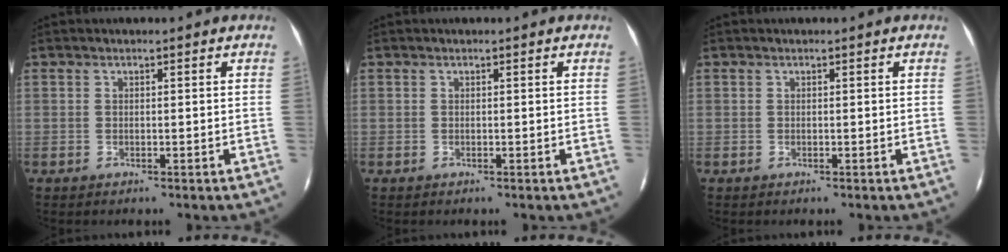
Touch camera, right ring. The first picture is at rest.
{"total": 0.0}
{"total": 0.0}